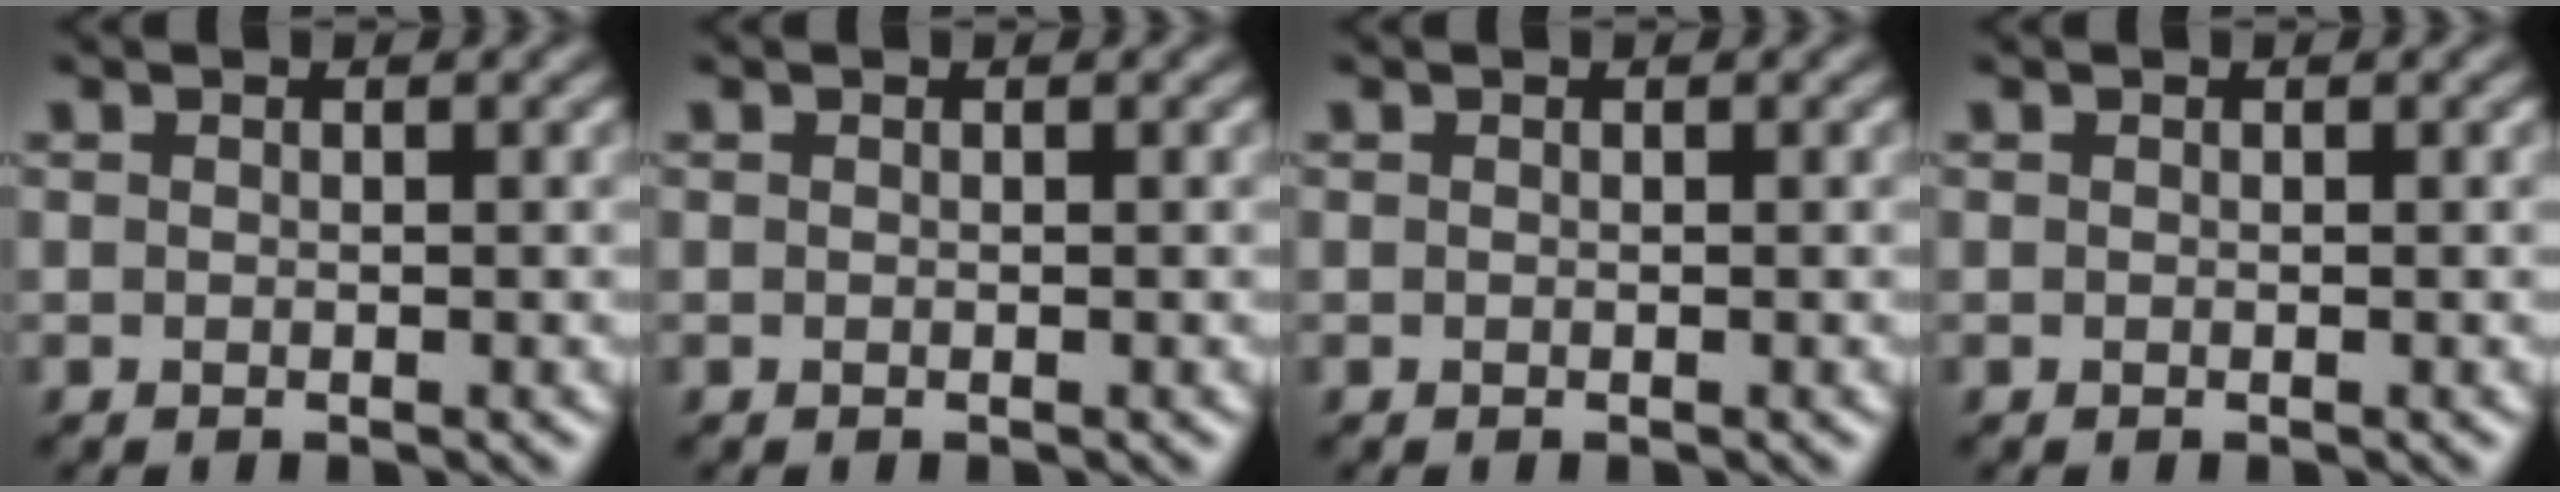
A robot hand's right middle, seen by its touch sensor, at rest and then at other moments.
{"total": 0.0}
{"total": 0.0}
{"total": 0.0}